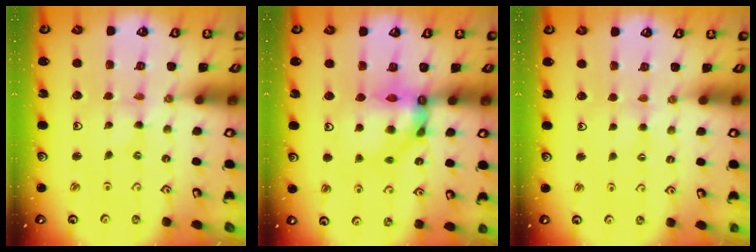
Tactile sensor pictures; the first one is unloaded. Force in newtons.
{"total": 10.5, "press": 10.4, "slide": 1.2}
{"total": 1.4, "press": 1.3, "slide": 0.3}